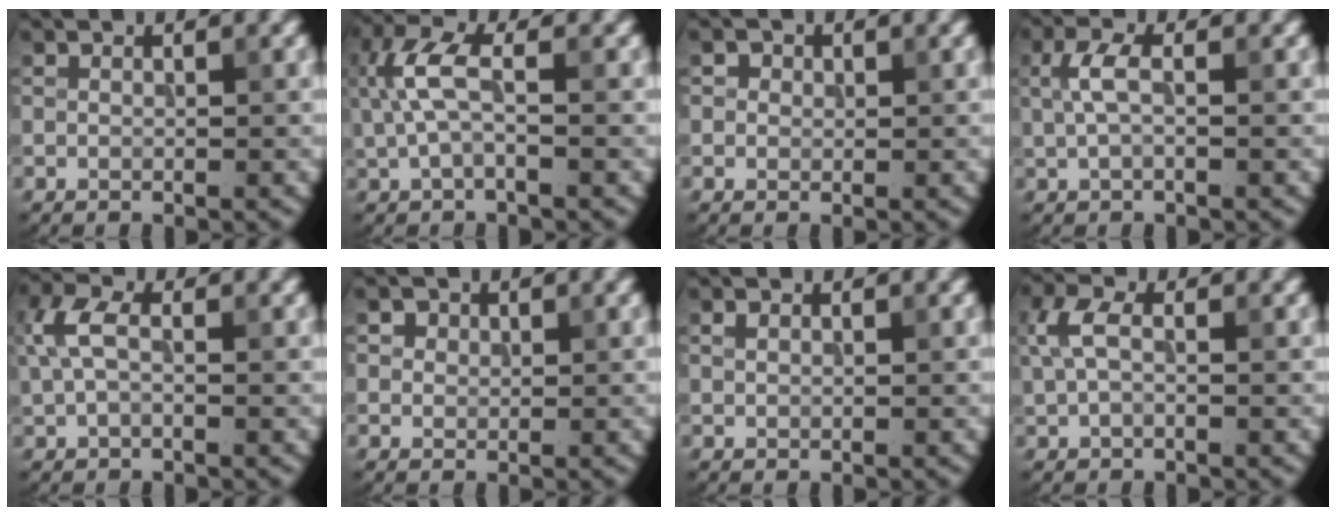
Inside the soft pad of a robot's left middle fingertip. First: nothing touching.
{"total": 3.9, "force": [0.6, 1.6, 3.5], "torque": [-0.083, 0.010, 0.006]}
{"total": 1.6, "force": [0.8, 1.3, 0.6], "torque": [-0.008, 0.004, 0.002]}
{"total": 2.5, "force": [0.4, 1.0, 2.2], "torque": [-0.051, 0.006, 0.004]}
{"total": 3.5, "force": [0.7, 2.1, 2.7], "torque": [-0.071, 0.011, 0.008]}
{"total": 2.3, "force": [1.4, 1.7, 0.9], "torque": [-0.021, 0.004, 0.017]}
{"total": 0.6, "force": [0.3, 0.4, 0.3], "torque": [-0.008, 0.000, 0.008]}
{"total": 3.0, "force": [0.7, 1.8, 2.3], "torque": [-0.058, 0.010, 0.008]}